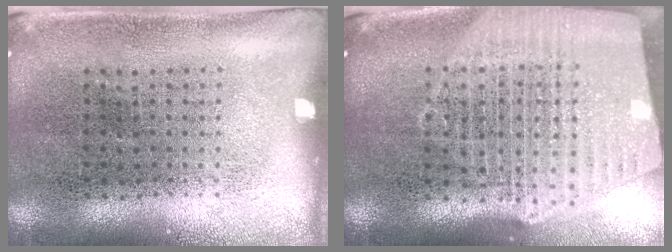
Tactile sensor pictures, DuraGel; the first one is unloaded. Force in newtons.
{"total": 2.7, "press": 2.3, "slide": 1.5}